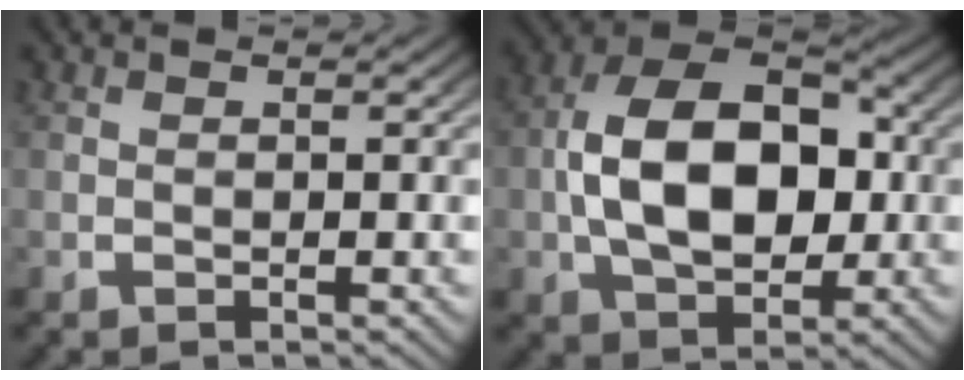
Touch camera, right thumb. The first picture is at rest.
{"total": 12.9, "force": [-0.1, 8.5, 9.6], "torque": [-0.193, -0.033, 0.016]}